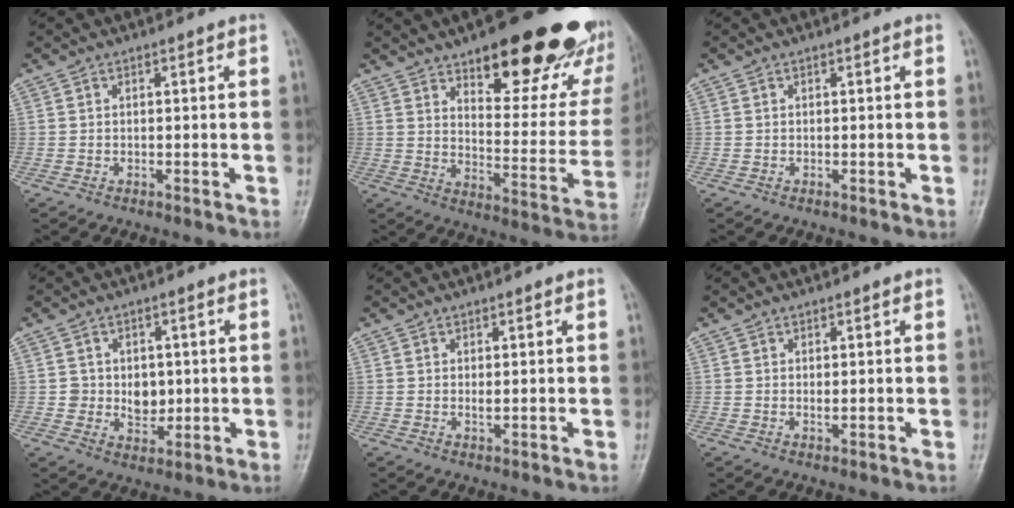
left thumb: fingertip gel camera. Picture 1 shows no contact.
{"total": 27.4, "force": [17.9, 10.1, 18.1], "torque": [-0.191, -0.088, 0.244]}
{"total": 0.0}
{"total": 5.6, "force": [0.3, 4.6, 3.2], "torque": [-0.018, -0.003, 0.012]}
{"total": 1.3, "force": [0.4, 0.6, 1.1], "torque": [-0.017, -0.004, 0.009]}
{"total": 1.1, "force": [0.4, 0.5, 0.9], "torque": [-0.015, -0.003, 0.009]}